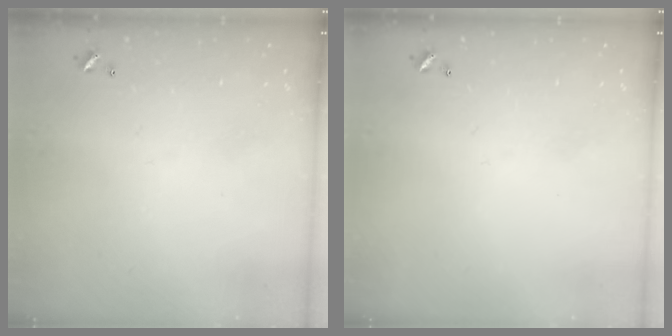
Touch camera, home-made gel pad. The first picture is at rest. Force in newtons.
{"total": 0.0}